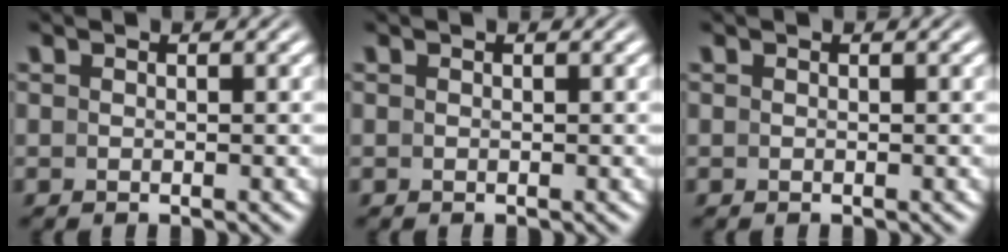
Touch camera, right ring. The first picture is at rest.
{"total": 0.0}
{"total": 0.0}